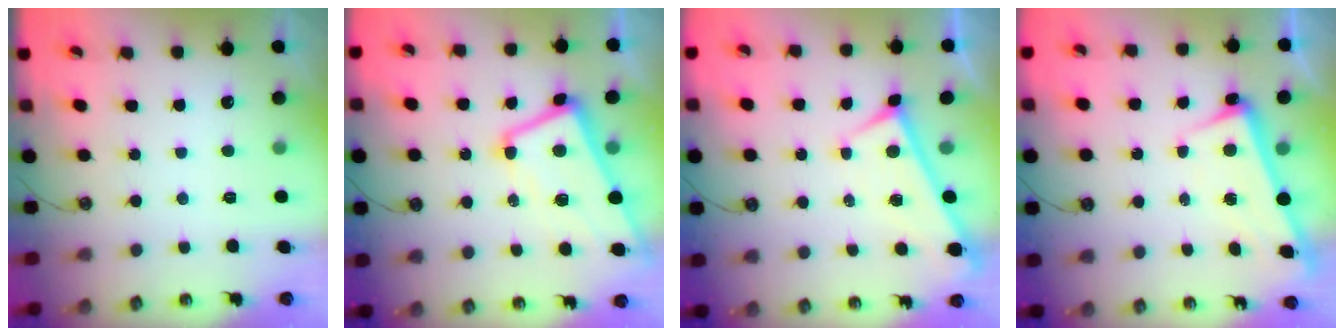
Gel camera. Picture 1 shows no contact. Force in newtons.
{"total": 4.6, "press": 4.4, "slide": 1.2}
{"total": 0.0}
{"total": 2.3, "press": 2.1, "slide": 0.9}